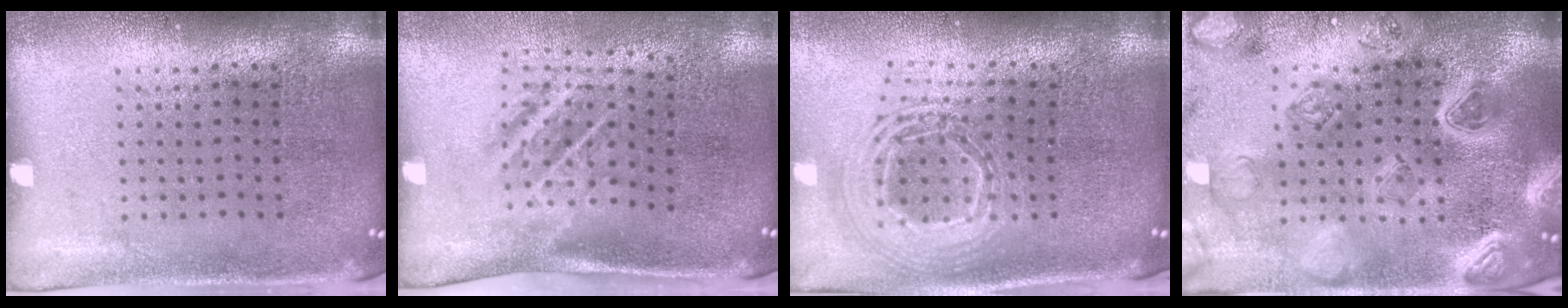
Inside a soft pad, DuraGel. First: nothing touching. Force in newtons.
{"total": 1.8, "press": 1.1, "slide": 1.4}
{"total": 2.3, "press": 1.7, "slide": 1.6}
{"total": 4.9, "press": 4.2, "slide": 2.5}